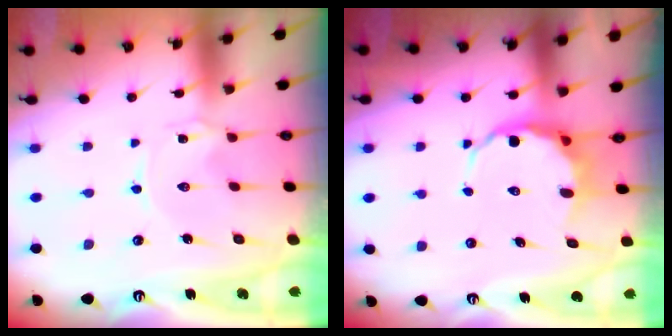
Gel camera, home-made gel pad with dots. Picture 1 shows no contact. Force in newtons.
{"total": 6.4, "press": 6.2, "slide": 1.6}